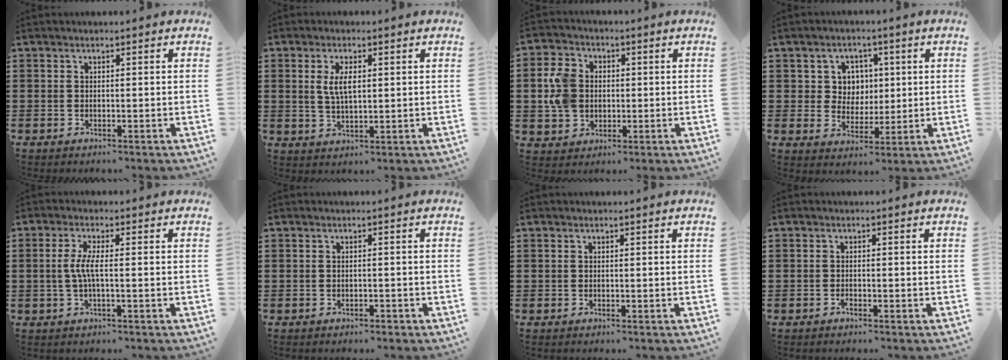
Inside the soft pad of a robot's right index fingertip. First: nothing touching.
{"total": 4.4, "force": [1.0, 1.7, 3.9], "torque": [-0.080, 0.007, 0.015]}
{"total": 7.0, "force": [0.3, 5.8, 4.0], "torque": [-0.113, 0.011, 0.001]}
{"total": 5.2, "force": [1.3, 4.8, 1.6], "torque": [-0.047, 0.014, 0.020]}
{"total": 3.7, "force": [-0.4, 0.3, 3.7], "torque": [-0.083, -0.006, -0.014]}
{"total": 0.7, "force": [-0.7, 0.2, 0.2], "torque": [-0.007, -0.001, -0.015]}
{"total": 0.0}
{"total": 0.7, "force": [-0.6, 0.2, 0.3], "torque": [-0.008, -0.002, -0.011]}